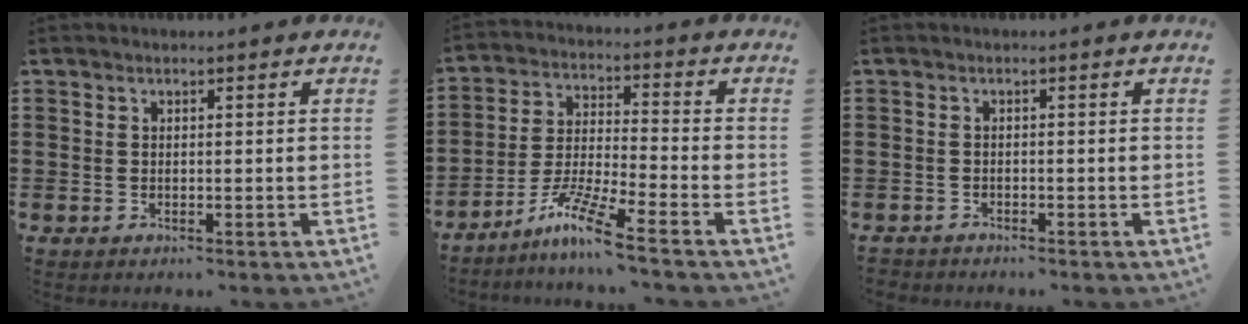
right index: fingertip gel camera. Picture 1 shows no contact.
{"total": 8.7, "force": [-6.7, -0.4, 5.6], "torque": [-0.124, -0.016, -0.135]}
{"total": 1.1, "force": [-1.1, 0.1, -0.2], "torque": [0.000, 0.001, -0.024]}